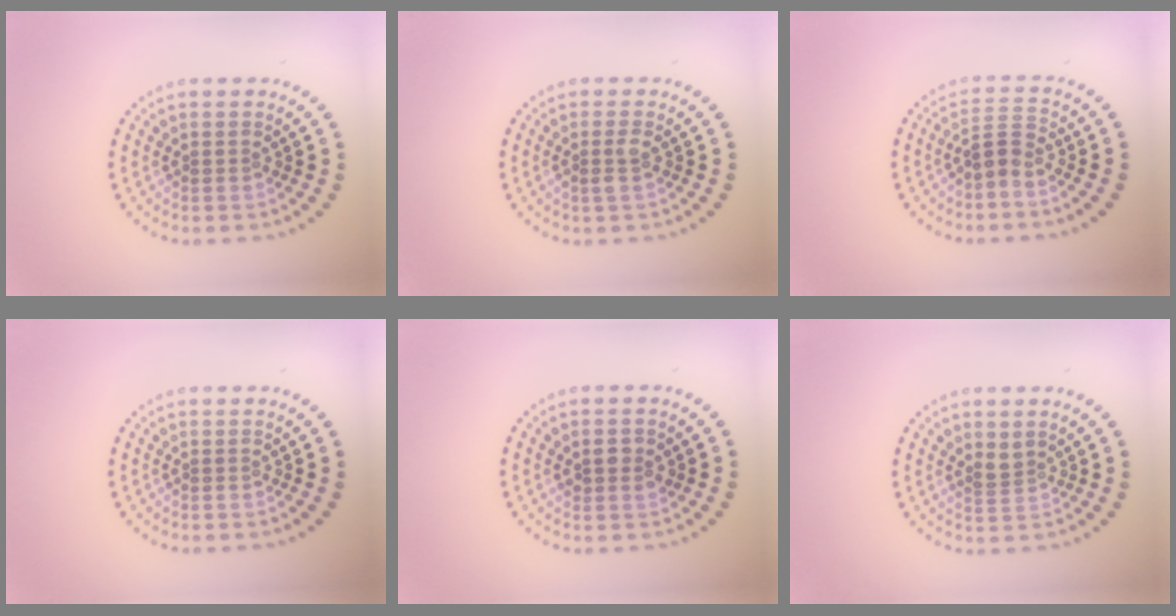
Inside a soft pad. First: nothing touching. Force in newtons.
{"total": 1.1, "press": 1.1, "slide": 0.4}
{"total": 2.2, "press": 1.6, "slide": 1.6}
{"total": 0.0}
{"total": 1.5, "press": 1.5, "slide": 0.3}
{"total": 1.2, "press": 0.8, "slide": 0.8}